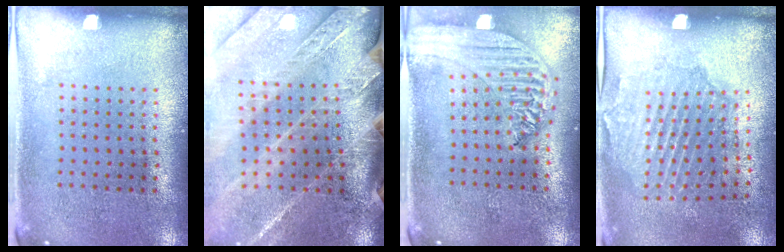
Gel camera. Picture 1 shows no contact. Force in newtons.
{"total": 3.9, "press": 3.4, "slide": 2.0}
{"total": 2.2, "press": 2.0, "slide": 1.0}
{"total": 1.7, "press": 1.4, "slide": 0.8}